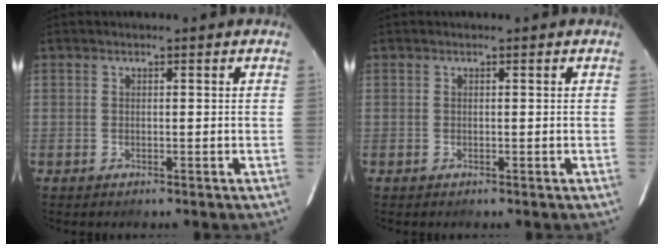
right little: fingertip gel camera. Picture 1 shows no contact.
{"total": 0.0}